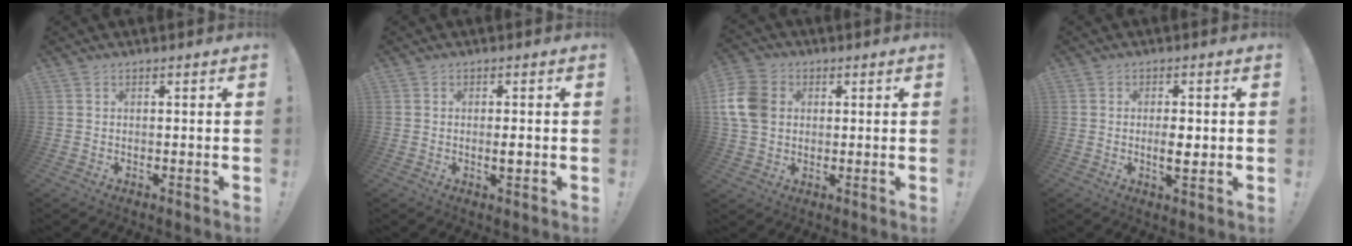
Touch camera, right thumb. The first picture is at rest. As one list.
[{"total": 2.3, "force": [-0.4, 0.4, 2.2], "torque": [-0.027, -0.003, -0.009]}, {"total": 11.7, "force": [1.8, 9.1, 7.1], "torque": [-0.134, 0.003, 0.038]}, {"total": 4.4, "force": [-0.4, 1.5, 4.2], "torque": [-0.065, -0.005, -0.012]}]